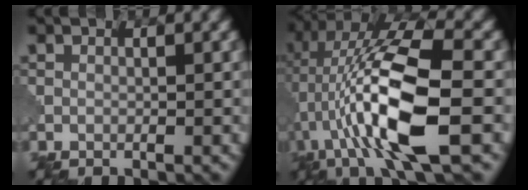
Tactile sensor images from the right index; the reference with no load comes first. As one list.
[{"total": 13.1, "force": [-2.1, 3.6, 12.4], "torque": [-0.241, 0.008, -0.036]}]